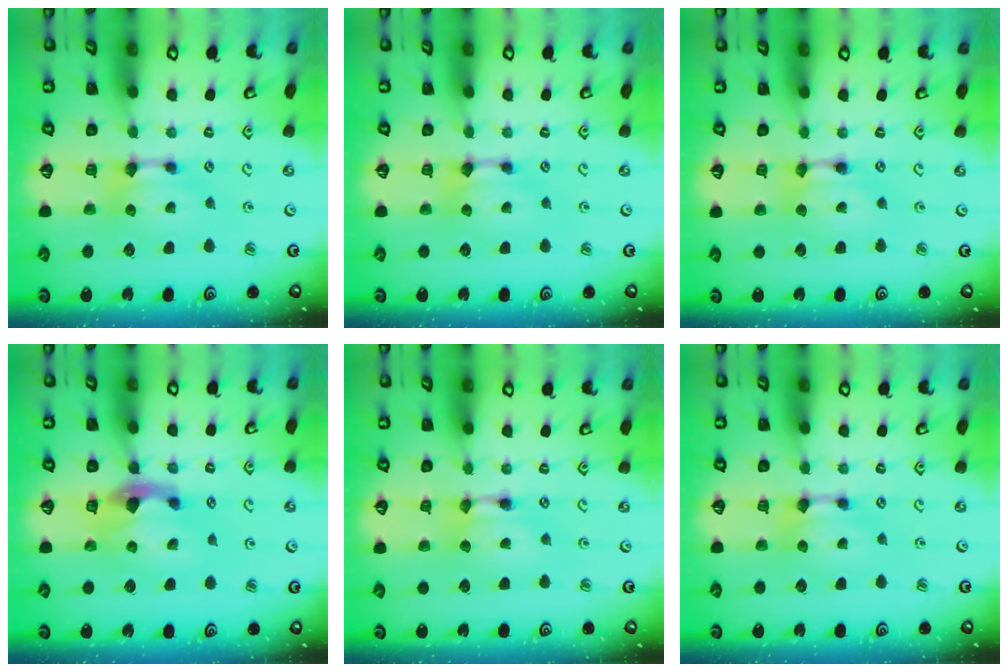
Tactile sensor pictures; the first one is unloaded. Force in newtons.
{"total": 0.0}
{"total": 1.7, "press": 1.7, "slide": 0.1}
{"total": 2.7, "press": 2.4, "slide": 1.3}
{"total": 1.6, "press": 1.6, "slide": 0.2}
{"total": 0.0}